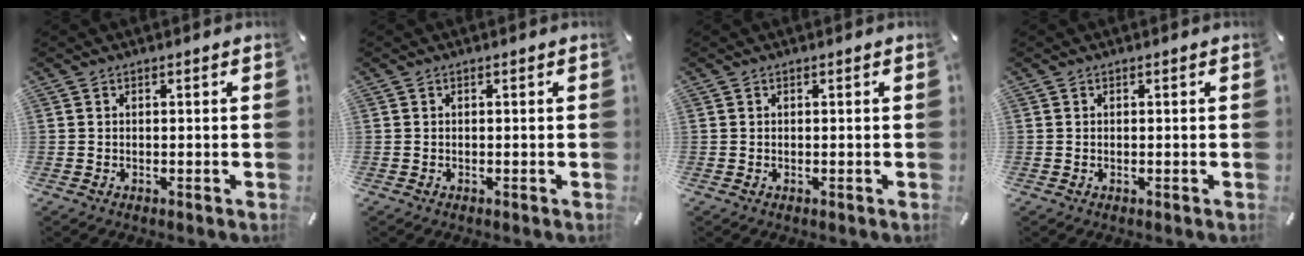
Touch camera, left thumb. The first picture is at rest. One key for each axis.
{"total": 0.0}
{"total": 0.0}
{"total": 0.0}